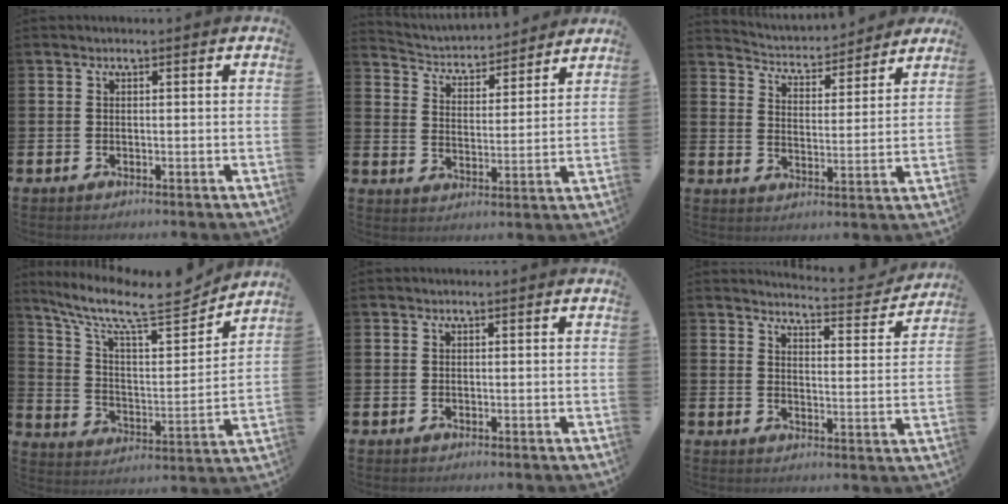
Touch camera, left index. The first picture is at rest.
{"total": 4.2, "force": [4.0, 1.1, 0.4], "torque": [-0.033, -0.040, 0.064]}
{"total": 4.2, "force": [4.1, 0.9, 0.0], "torque": [-0.026, -0.039, 0.066]}
{"total": 10.9, "force": [9.1, 2.6, 5.5], "torque": [-0.135, -0.064, 0.149]}
{"total": 0.0}
{"total": 4.1, "force": [4.0, 0.3, 0.5], "torque": [-0.018, -0.038, 0.063]}